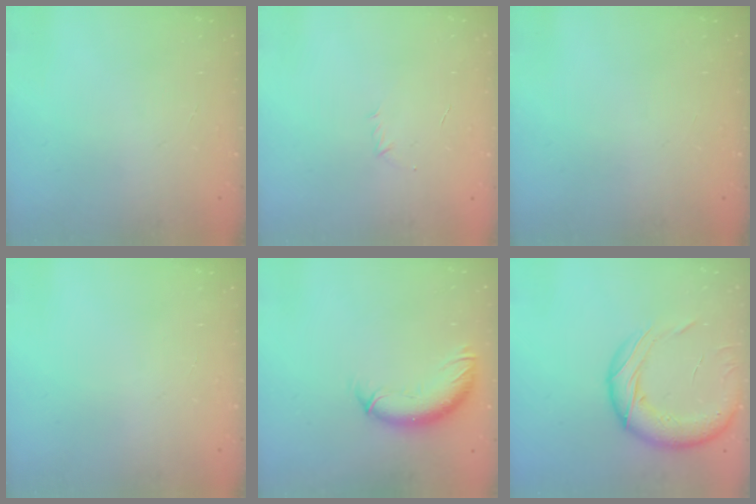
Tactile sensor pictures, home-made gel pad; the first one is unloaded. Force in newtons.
{"total": 2.9, "press": 2.8, "slide": 0.7}
{"total": 0.0}
{"total": 0.0}
{"total": 10.3, "press": 10.2, "slide": 1.4}
{"total": 17.5, "press": 17.1, "slide": 3.9}